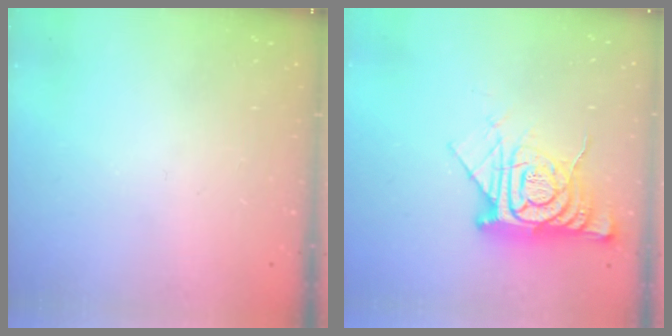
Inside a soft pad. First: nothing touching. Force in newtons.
{"total": 14.6, "press": 14.5, "slide": 1.4}